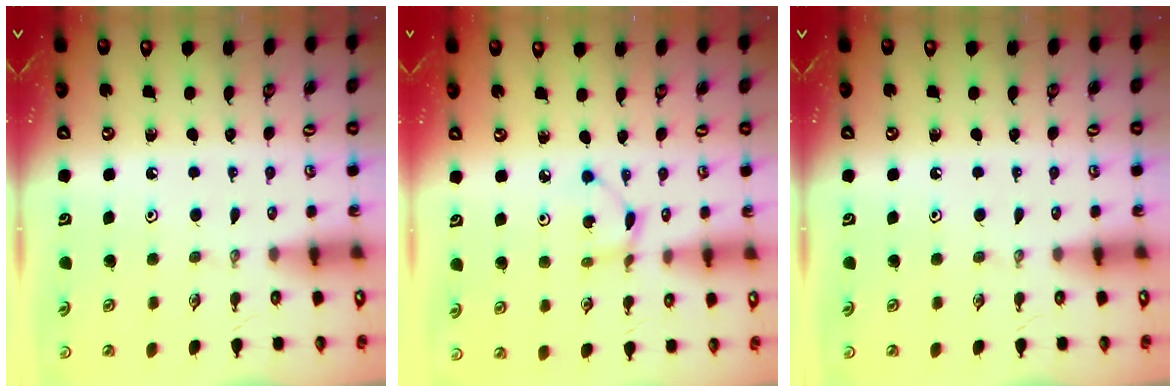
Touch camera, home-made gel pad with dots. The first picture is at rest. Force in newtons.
{"total": 1.9, "press": 1.9, "slide": 0.3}
{"total": 0.0}